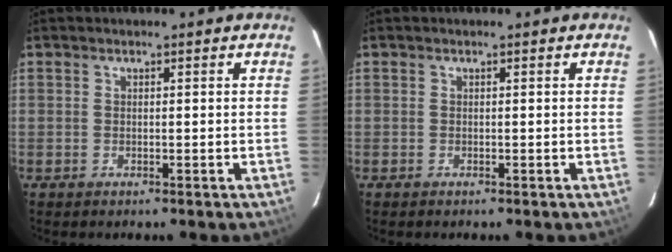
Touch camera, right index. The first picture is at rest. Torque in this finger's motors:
{"motor_torque": [0.02, -0.03, -0.03, -0.01]}